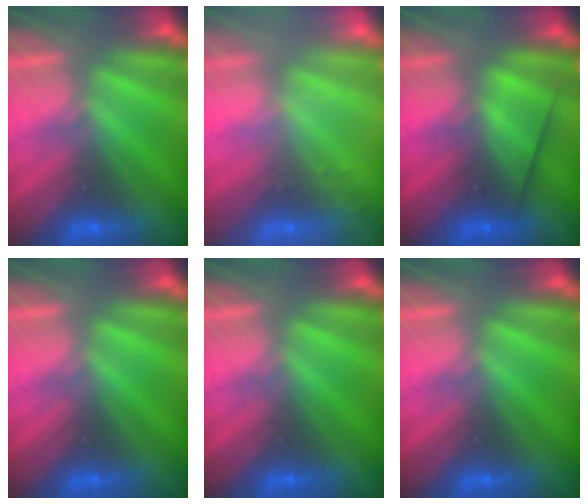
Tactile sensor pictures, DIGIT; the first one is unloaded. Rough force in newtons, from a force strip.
{"total": 2.3}
{"total": 2.7}
{"total": 0.0}
{"total": 0.0}
{"total": 0.0}